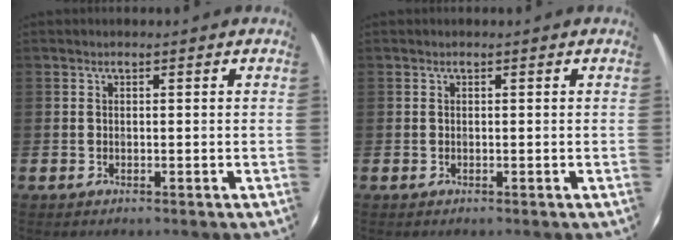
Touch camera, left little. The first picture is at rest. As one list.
[{"total": 0.0}]